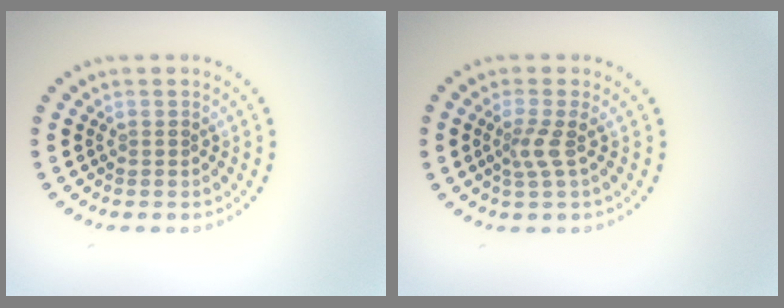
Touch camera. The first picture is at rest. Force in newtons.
{"total": 1.9, "press": 1.4, "slide": 1.4}